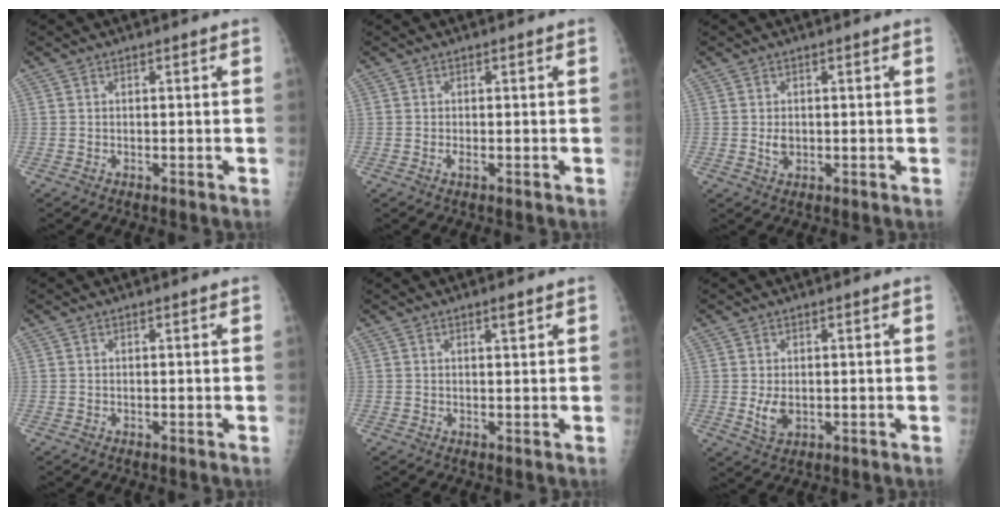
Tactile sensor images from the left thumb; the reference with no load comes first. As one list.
[{"total": 0.8, "force": [-0.2, 0.3, 0.7], "torque": [-0.017, 0.000, -0.005]}, {"total": 2.1, "force": [0.0, 1.6, 1.4], "torque": [-0.017, -0.001, 0.003]}, {"total": 0.0}, {"total": 1.4, "force": [0.9, 0.2, 1.1], "torque": [-0.015, -0.005, 0.015]}, {"total": 3.6, "force": [-0.2, 2.4, 2.7], "torque": [-0.045, -0.008, 0.002]}]